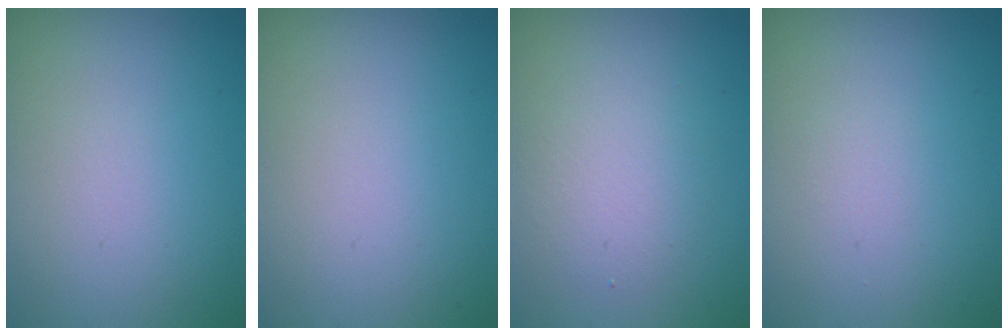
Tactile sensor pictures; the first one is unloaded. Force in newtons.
{"total": 0.0}
{"total": 2.9, "press": 2.8, "slide": 0.2}
{"total": 0.5, "press": 0.5, "slide": 0.1}